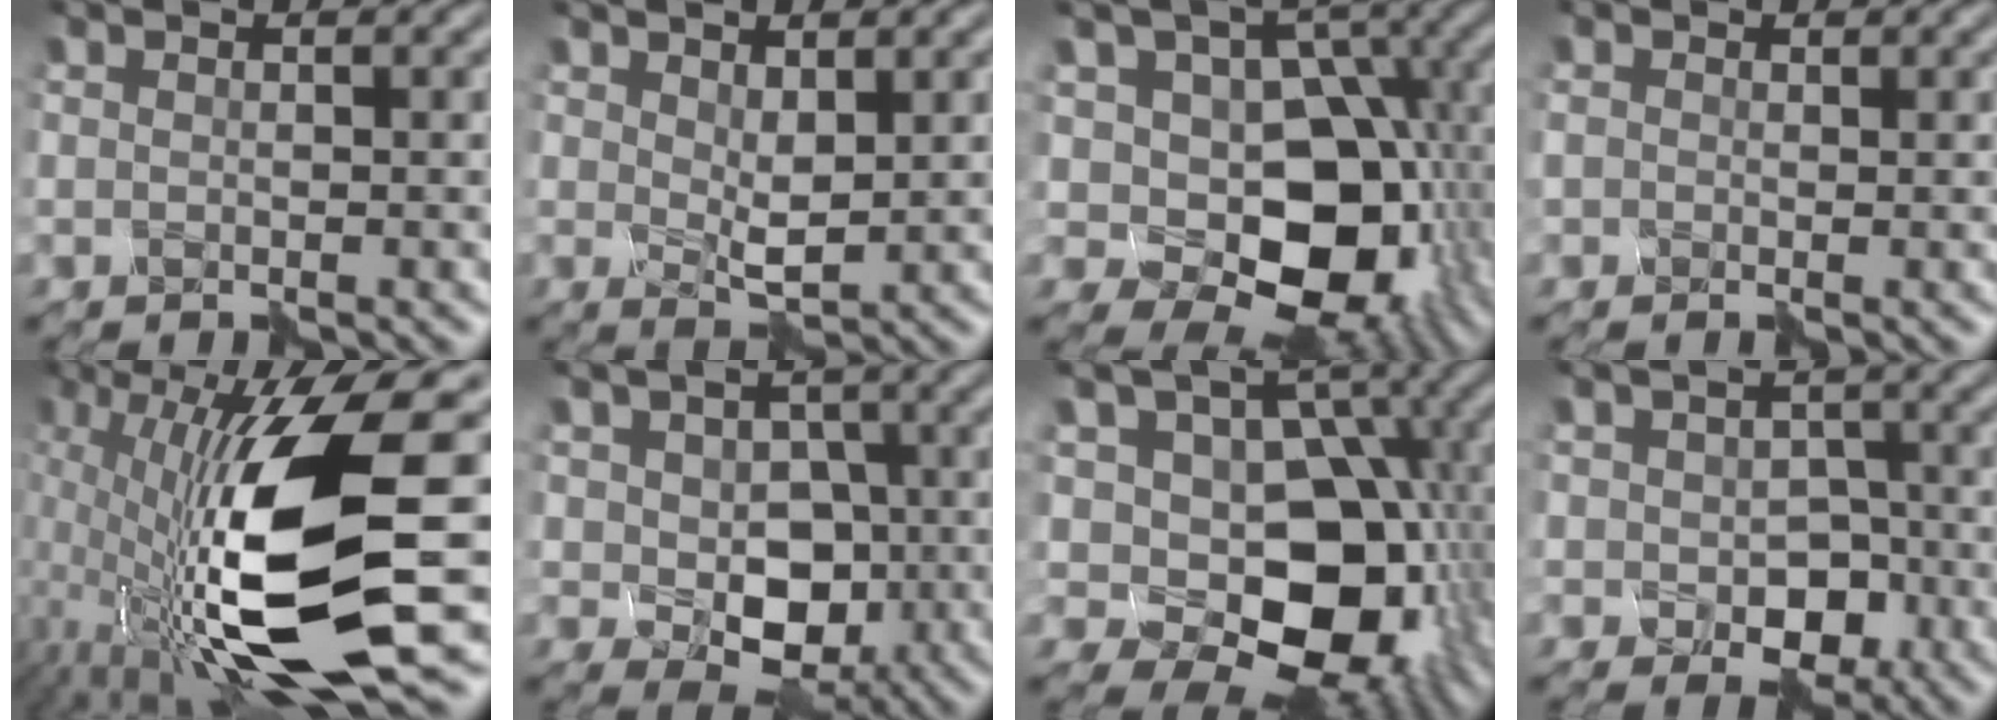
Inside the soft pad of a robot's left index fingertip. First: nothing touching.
{"total": 1.9, "force": [0.8, 0.9, 1.5], "torque": [-0.029, -0.004, 0.016]}
{"total": 11.2, "force": [-1.8, 8.1, 7.6], "torque": [-0.093, -0.008, -0.034]}
{"total": 0.9, "force": [0.2, 0.8, -0.2], "torque": [0.007, 0.001, 0.003]}
{"total": 15.0, "force": [-4.0, 4.0, 13.9], "torque": [-0.264, -0.010, -0.068]}
{"total": 5.1, "force": [-1.2, 4.0, 3.0], "torque": [-0.045, -0.003, -0.024]}
{"total": 12.7, "force": [-1.5, 8.9, 8.9], "torque": [-0.107, 0.003, -0.022]}
{"total": 4.1, "force": [-1.5, 3.0, 2.4], "torque": [-0.038, -0.009, -0.023]}